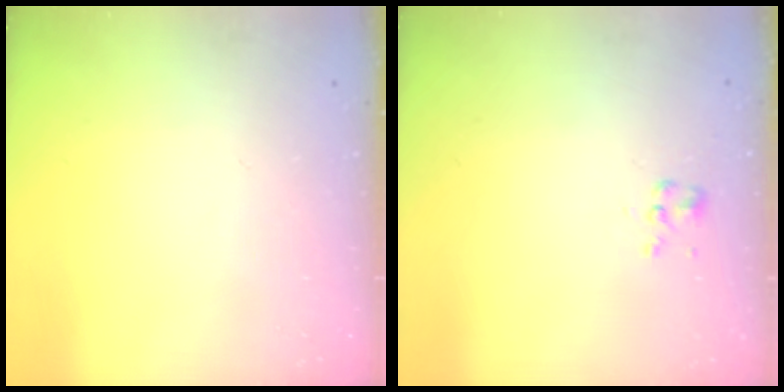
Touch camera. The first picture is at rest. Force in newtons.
{"total": 2.0, "press": 1.8, "slide": 0.9}